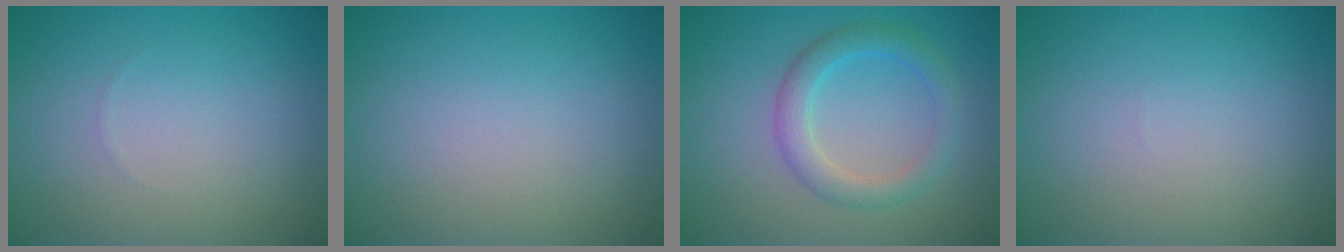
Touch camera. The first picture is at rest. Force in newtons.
{"total": 0.0}
{"total": 3.2, "press": 3.2, "slide": 0.1}
{"total": 0.0}